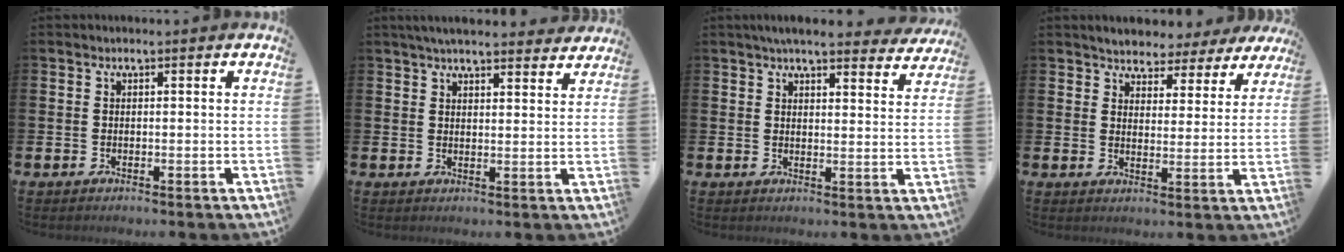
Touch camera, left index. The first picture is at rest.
{"total": 4.7, "force": [4.4, 0.6, 1.4], "torque": [-0.032, -0.016, 0.080]}
{"total": 5.4, "force": [5.1, 0.6, 1.8], "torque": [-0.037, -0.023, 0.088]}
{"total": 3.9, "force": [3.8, 1.1, -0.2], "torque": [-0.014, -0.027, 0.061]}